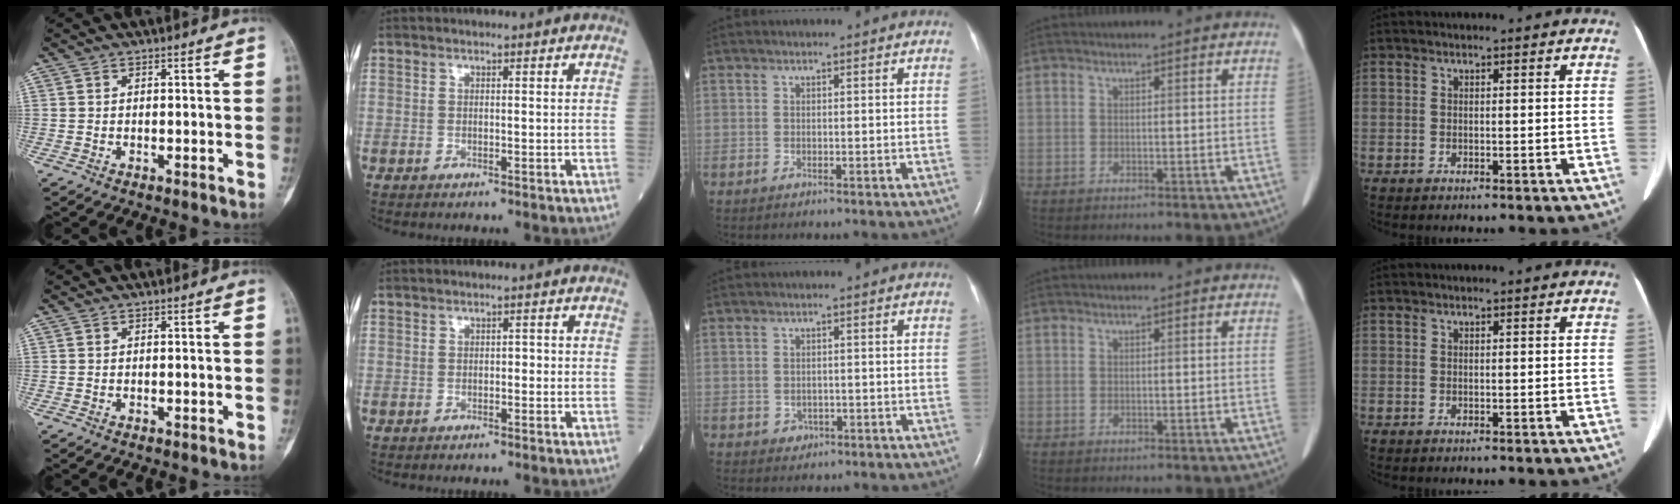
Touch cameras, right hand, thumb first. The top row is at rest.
{"index": {"total": 0.7, "force": [-0.3, 0.5, 0.5], "torque": [-0.002, 0.004, -0.006]}, "middle": {"total": 1.4, "force": [-0.6, 1.3, 0.2], "torque": [0.000, 0.006, -0.004]}}